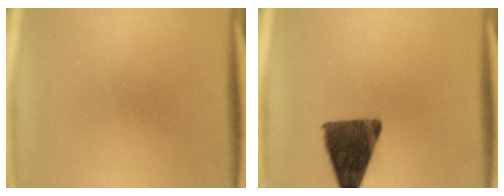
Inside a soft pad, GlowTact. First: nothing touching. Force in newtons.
{"total": 12.4}